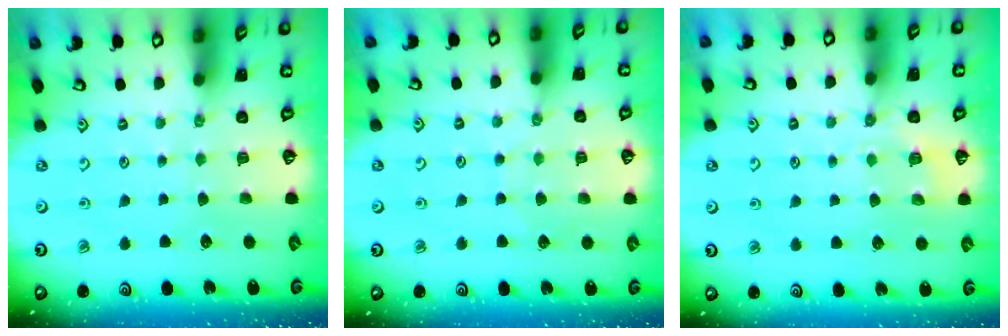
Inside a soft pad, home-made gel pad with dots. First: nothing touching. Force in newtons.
{"total": 4.6, "press": 4.5, "slide": 0.5}
{"total": 5.1, "press": 4.9, "slide": 1.5}